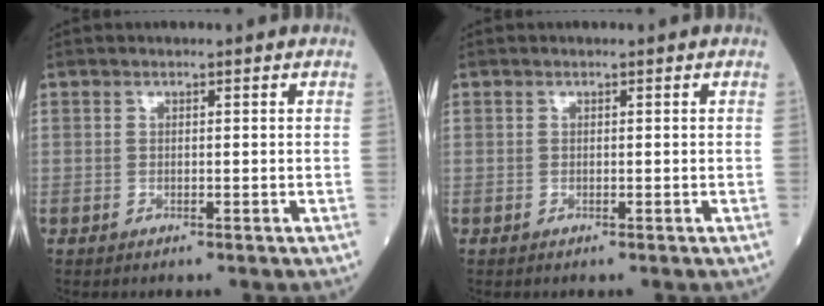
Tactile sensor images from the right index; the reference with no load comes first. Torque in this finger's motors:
{"motor_torque": [0.00, 0.00, 0.00, 0.00]}